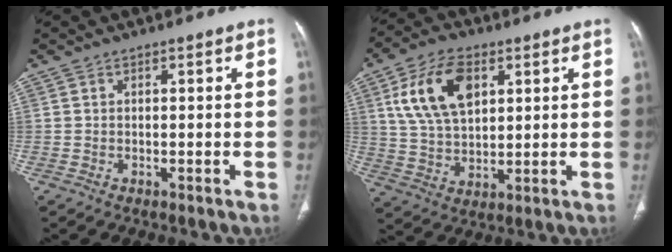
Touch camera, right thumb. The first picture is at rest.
{"total": 14.0, "force": [5.0, 8.3, 10.2], "torque": [-0.176, -0.009, 0.100]}